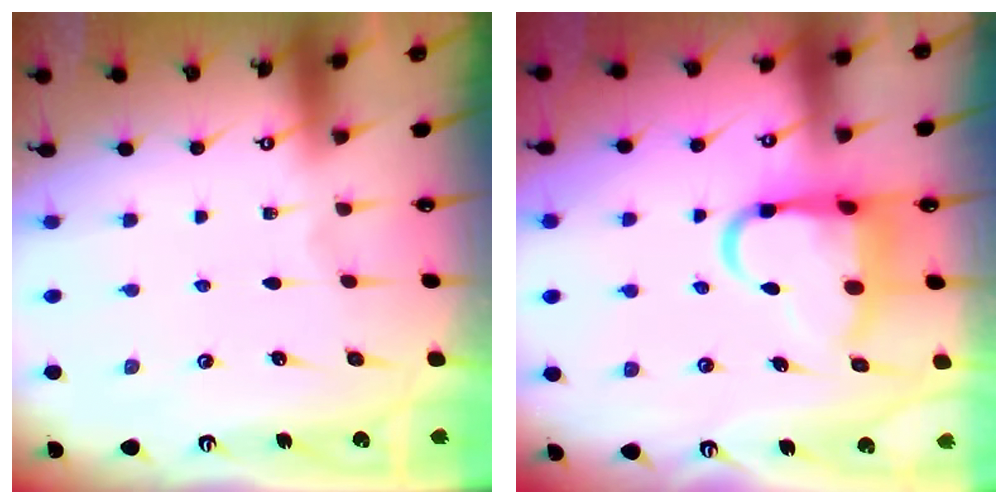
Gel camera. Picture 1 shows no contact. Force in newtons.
{"total": 12.2, "press": 12.1, "slide": 1.9}